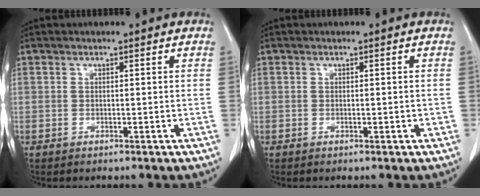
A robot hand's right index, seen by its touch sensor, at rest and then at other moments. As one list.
[{"total": 0.7, "force": [-0.1, 0.3, 0.6], "torque": [-0.013, 0.003, 0.002]}]